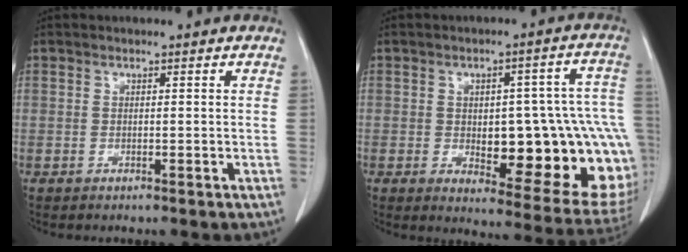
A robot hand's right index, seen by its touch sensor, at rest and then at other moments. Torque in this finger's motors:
{"motor_torque": [0.82, -0.26, 0.41, 0.05]}